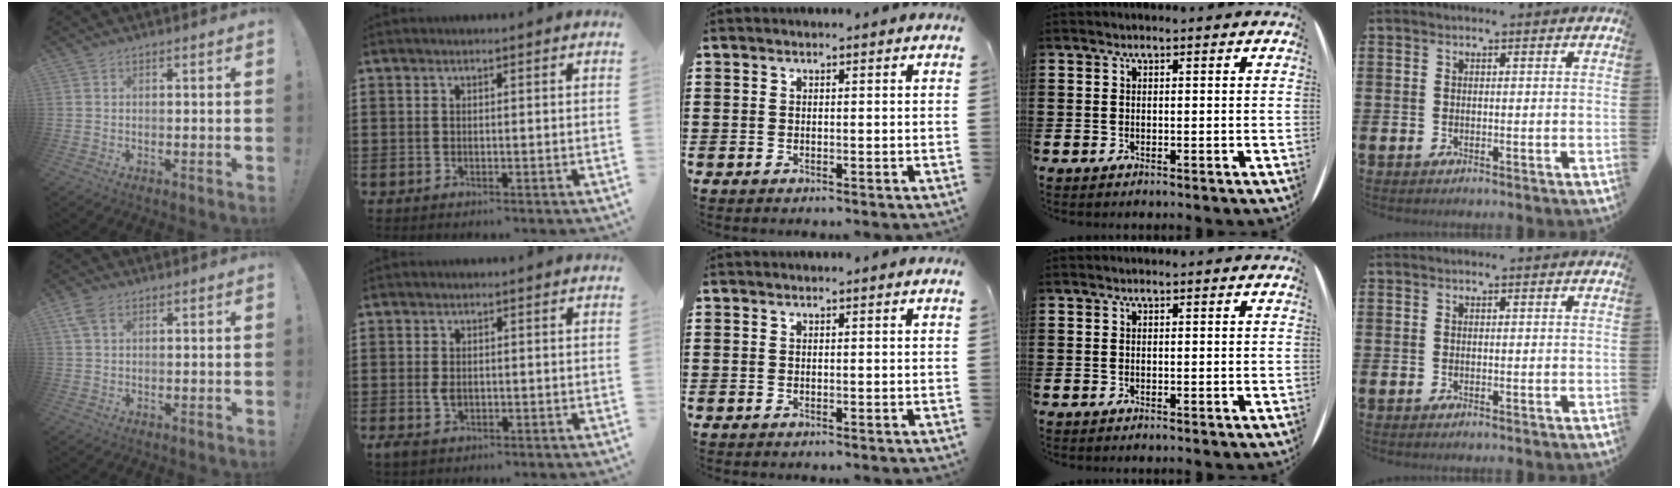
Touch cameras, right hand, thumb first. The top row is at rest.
{"thumb": {"total": 4.4, "force": [2.1, 2.5, 3.0], "torque": [-0.067, 0.004, 0.043]}, "index": {"total": 1.9, "force": [-0.4, 1.1, 1.5], "torque": [-0.039, -0.004, -0.008]}}